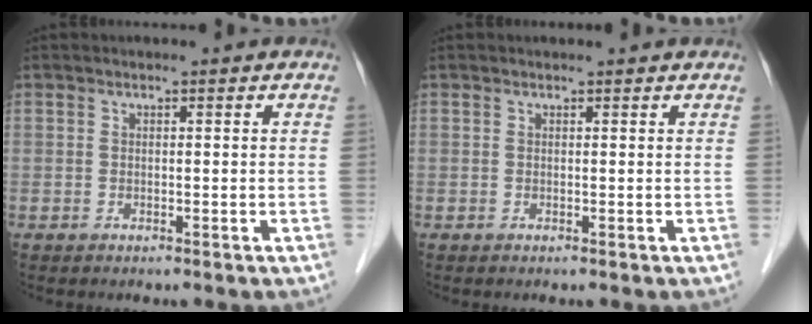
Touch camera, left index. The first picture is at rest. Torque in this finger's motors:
{"motor_torque": [0.22, -0.47, 0.07, -0.01]}